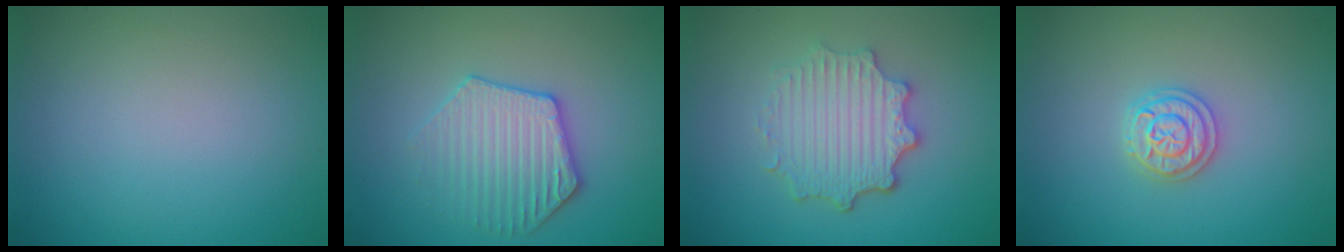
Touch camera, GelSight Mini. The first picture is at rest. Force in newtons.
{"total": 3.6, "press": 3.5, "slide": 0.6}
{"total": 4.9, "press": 3.8, "slide": 3.0}
{"total": 2.3, "press": 2.3, "slide": 0.5}